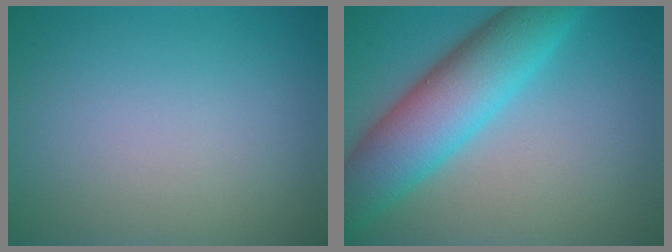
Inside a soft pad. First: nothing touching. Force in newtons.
{"total": 8.5, "press": 8.5, "slide": 0.4}